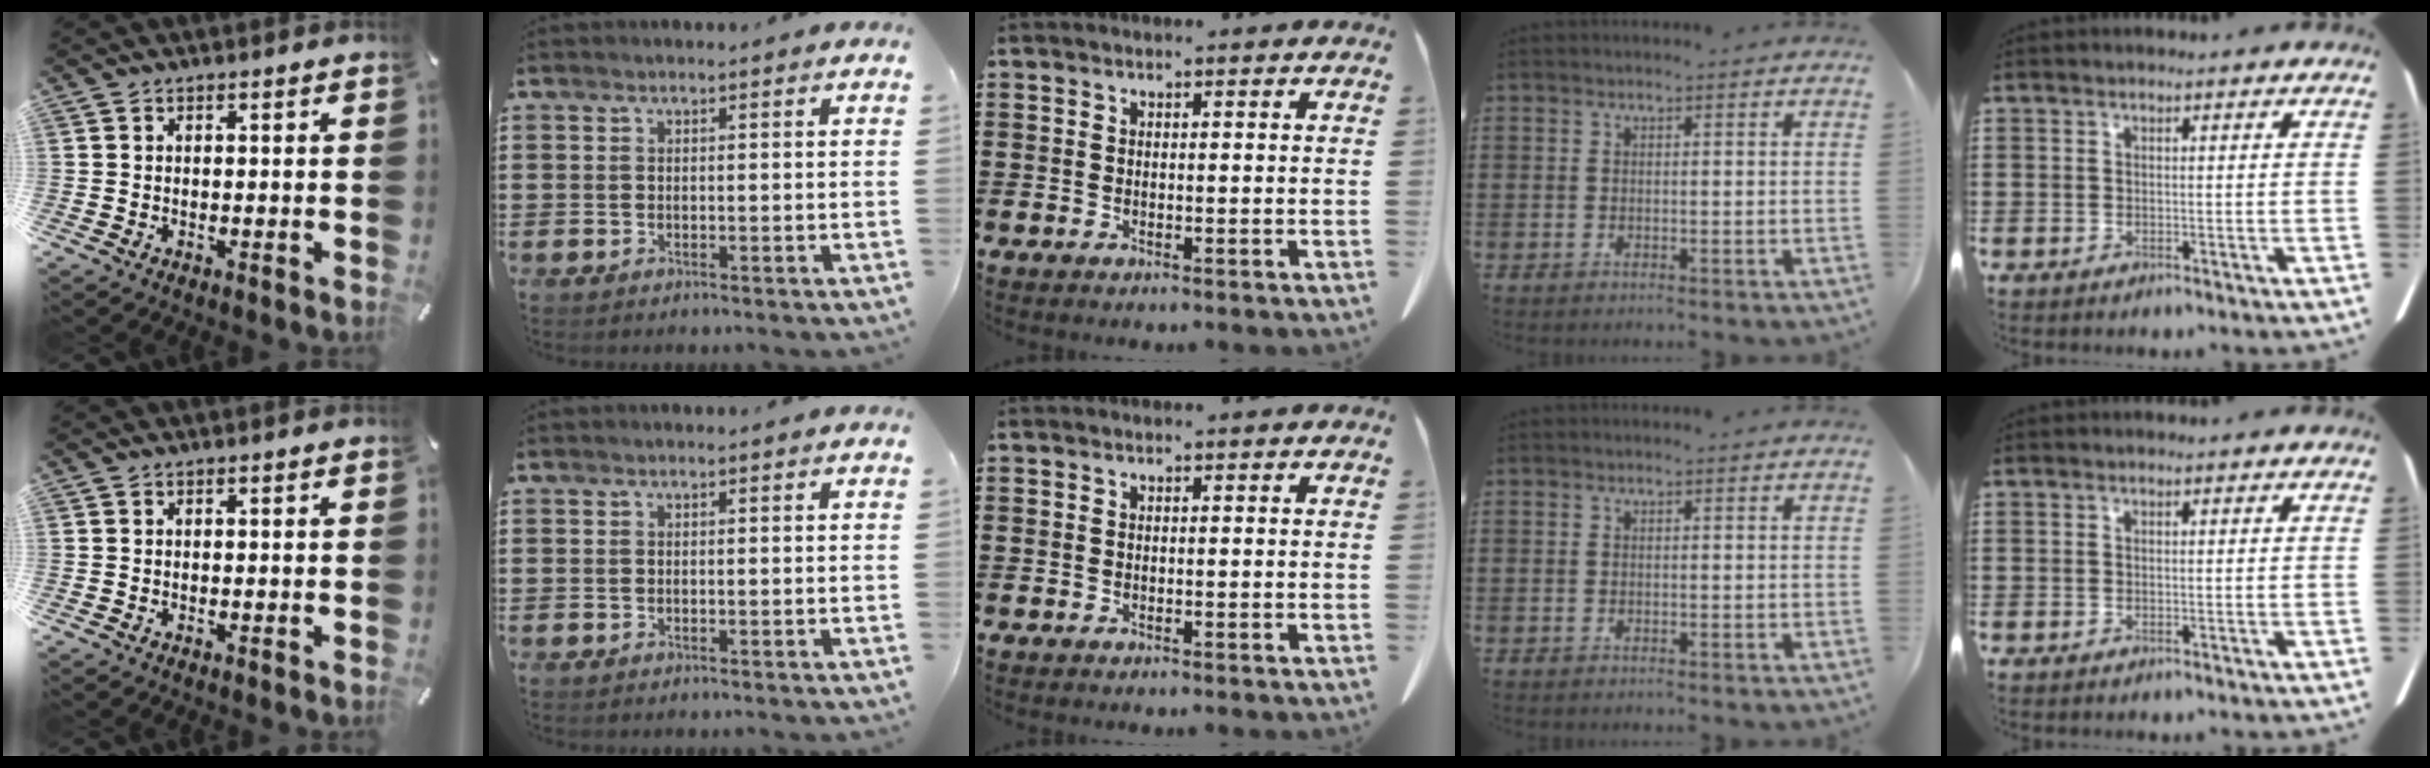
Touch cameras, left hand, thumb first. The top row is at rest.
{}